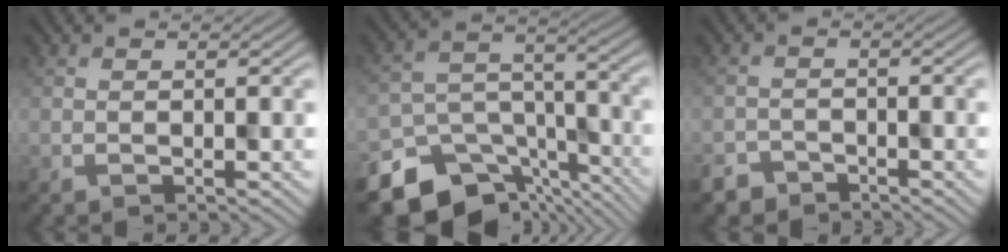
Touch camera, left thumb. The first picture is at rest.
{"total": 14.3, "force": [-10.8, 8.1, 4.8], "torque": [-0.107, -0.033, -0.132]}
{"total": 2.7, "force": [-2.4, 1.1, -0.2], "torque": [0.009, -0.001, -0.044]}